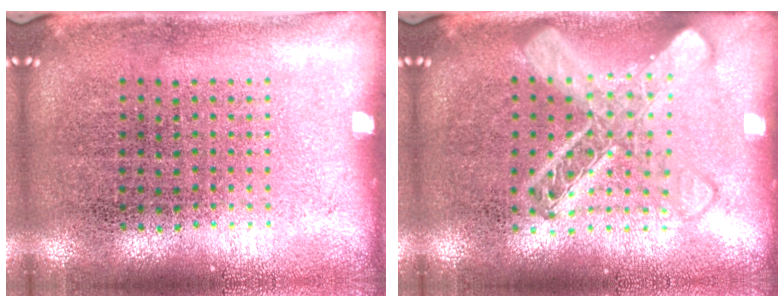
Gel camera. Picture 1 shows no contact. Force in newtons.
{"total": 3.0, "press": 3.0, "slide": 0.4}